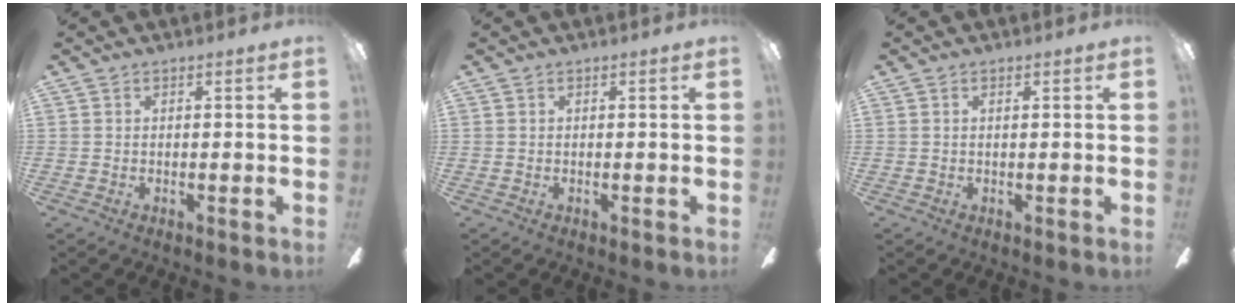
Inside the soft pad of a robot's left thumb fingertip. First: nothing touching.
{"total": 0.0}
{"total": 0.5, "force": [0.2, 0.2, 0.4], "torque": [-0.009, 0.003, 0.003]}